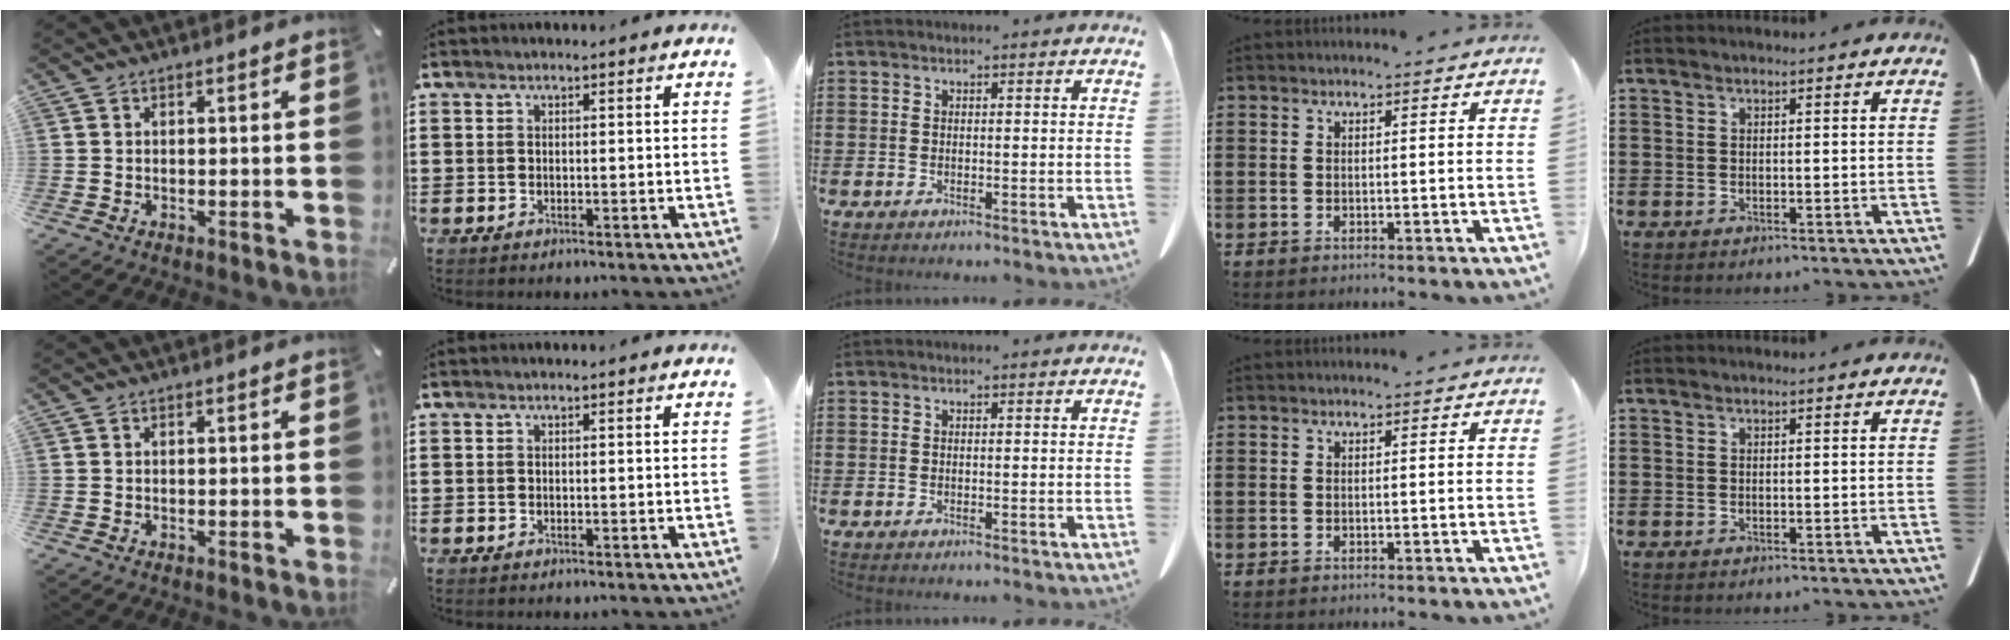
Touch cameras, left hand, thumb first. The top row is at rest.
{}